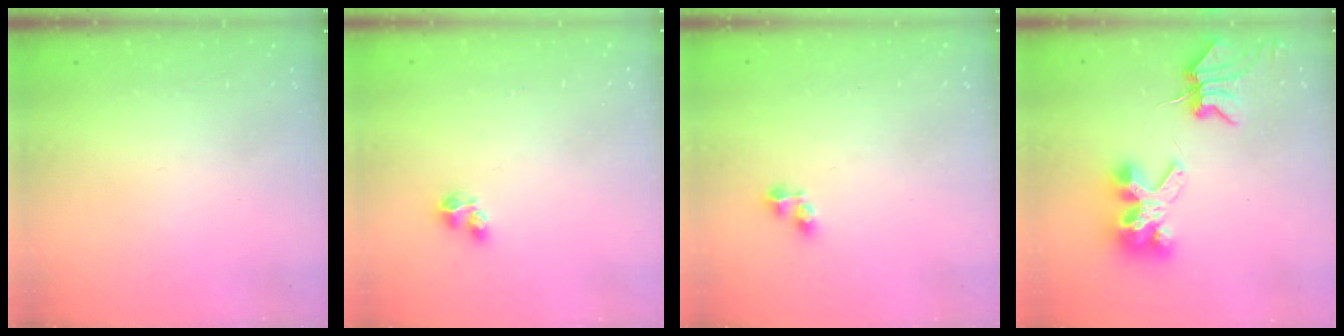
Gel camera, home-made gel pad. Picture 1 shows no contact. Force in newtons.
{"total": 2.1, "press": 2.0, "slide": 0.8}
{"total": 4.1, "press": 4.0, "slide": 0.6}
{"total": 7.1, "press": 7.0, "slide": 0.9}